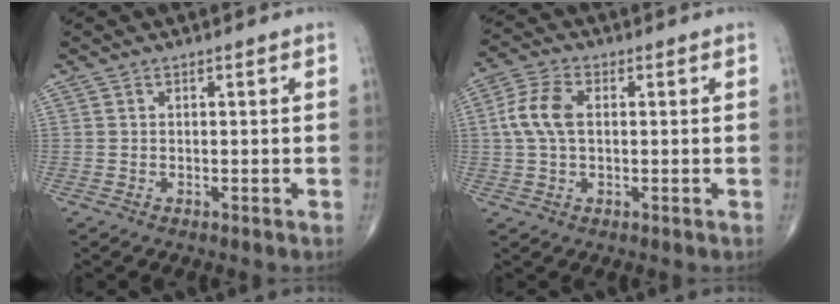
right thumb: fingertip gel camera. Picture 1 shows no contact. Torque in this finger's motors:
{"motor_torque": [-0.10, 0.20, 0.07, -0.07, 0.26]}